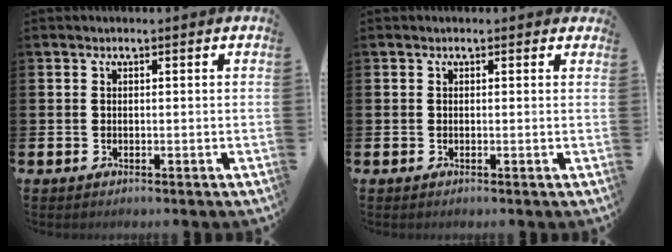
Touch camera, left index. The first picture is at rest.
{"total": 0.0}